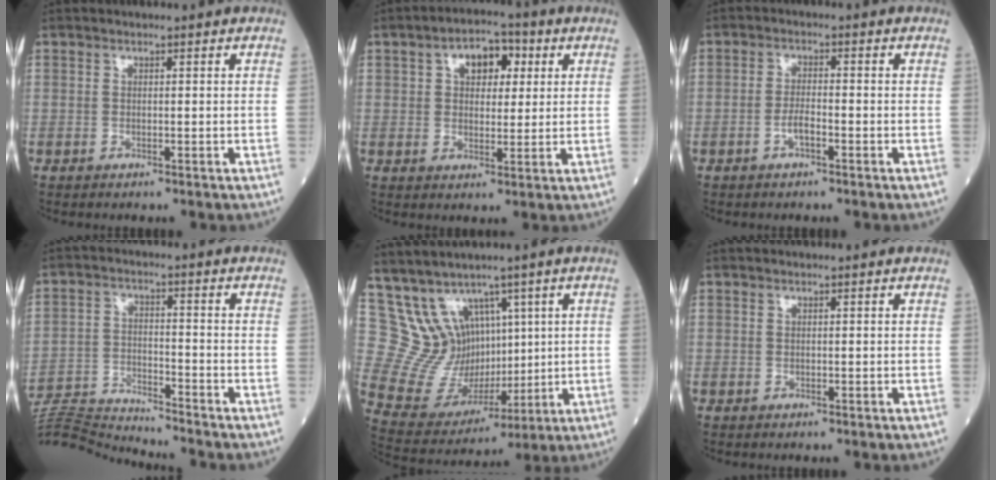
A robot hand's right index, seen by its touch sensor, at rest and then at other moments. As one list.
[{"total": 6.8, "force": [2.3, 3.9, 5.1], "torque": [-0.073, 0.024, 0.034]}, {"total": 2.6, "force": [-1.1, 0.8, 2.2], "torque": [-0.042, 0.002, -0.022]}, {"total": 10.7, "force": [-10.6, -1.4, 0.1], "torque": [-0.007, 0.008, -0.197]}, {"total": 9.8, "force": [5.6, 7.5, 3.2], "torque": [-0.078, 0.045, 0.133]}, {"total": 0.0}]